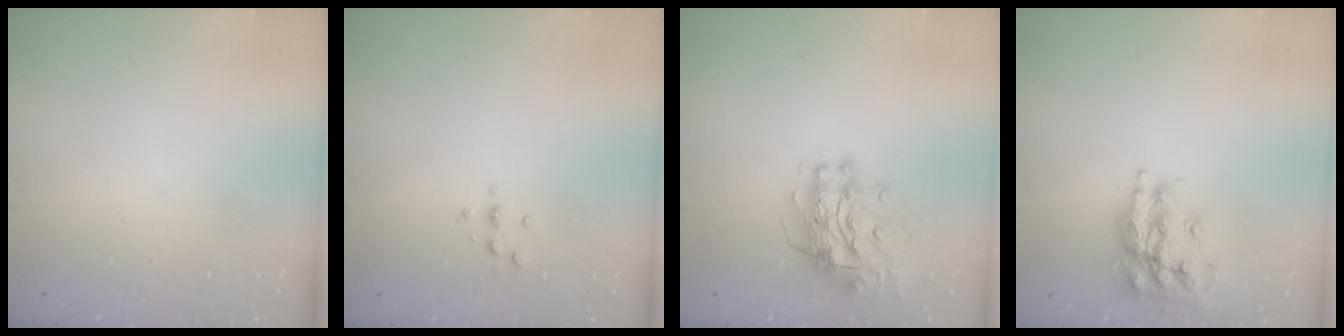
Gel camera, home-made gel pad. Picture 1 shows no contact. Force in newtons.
{"total": 3.9, "press": 3.9, "slide": 0.6}
{"total": 12.3, "press": 12.3, "slide": 1.1}
{"total": 18.7, "press": 18.6, "slide": 1.6}